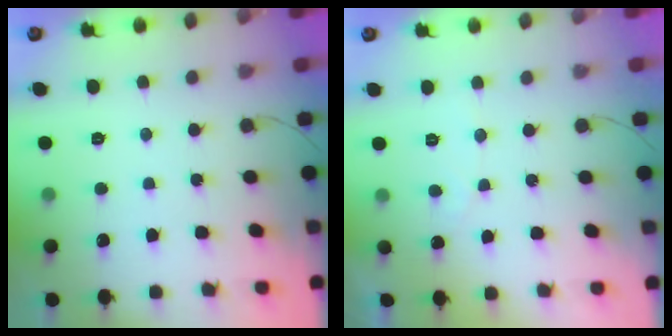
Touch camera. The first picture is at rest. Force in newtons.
{"total": 2.7, "press": 2.7, "slide": 0.1}